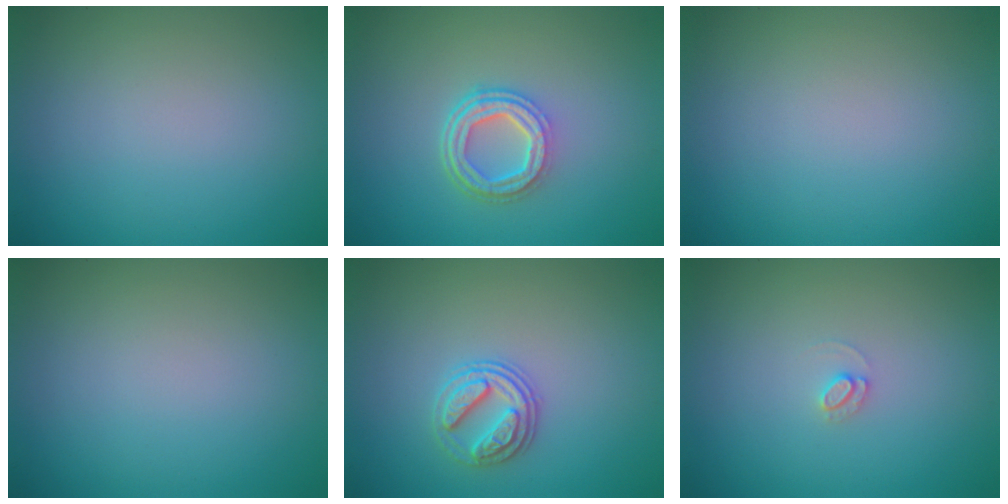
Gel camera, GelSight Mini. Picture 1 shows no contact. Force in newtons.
{"total": 4.2, "press": 3.2, "slide": 2.8}
{"total": 0.0}
{"total": 0.0}
{"total": 2.7, "press": 2.6, "slide": 0.9}
{"total": 0.9, "press": 0.9, "slide": 0.1}